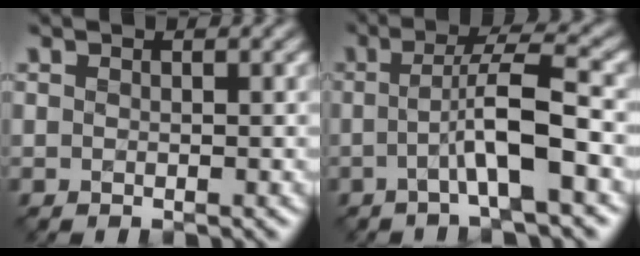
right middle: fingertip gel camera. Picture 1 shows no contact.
{"total": 5.3, "force": [-1.0, 0.7, 5.2], "torque": [-0.088, 0.015, -0.028]}